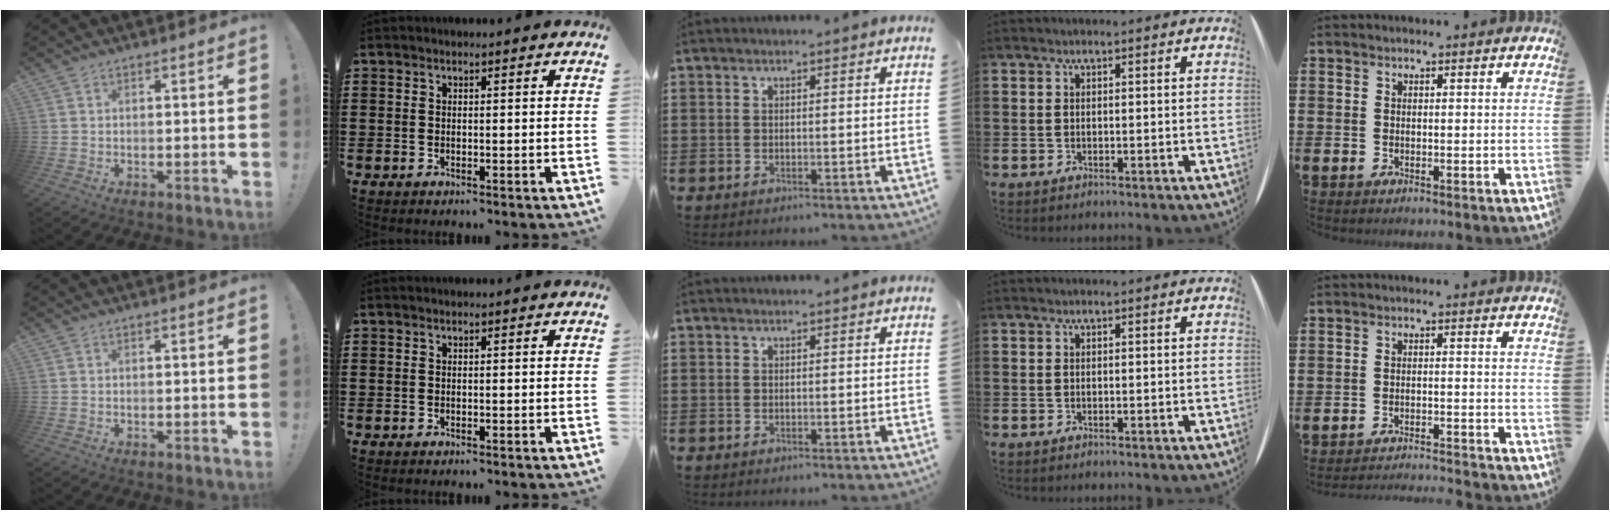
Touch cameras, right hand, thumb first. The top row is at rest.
{"little": {"total": 2.3, "force": [-2.3, -0.3, 0.0], "torque": [-0.003, 0.002, -0.050]}}